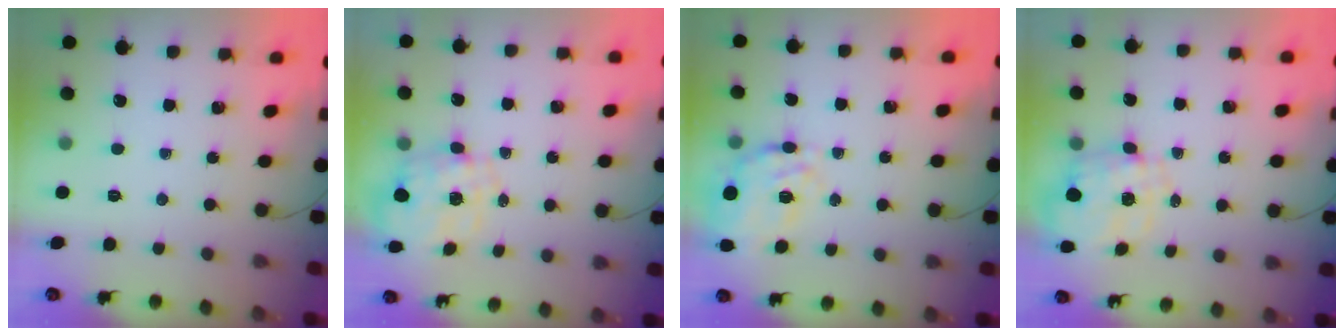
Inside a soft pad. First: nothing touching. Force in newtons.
{"total": 2.4, "press": 2.2, "slide": 1.0}
{"total": 14.6, "press": 14.1, "slide": 3.9}
{"total": 2.8, "press": 2.6, "slide": 1.0}